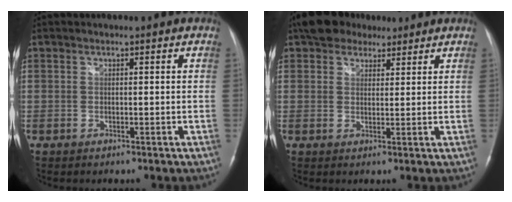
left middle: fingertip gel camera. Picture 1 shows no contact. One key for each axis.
{"total": 6.8, "fx": 5.2, "fy": 3.7, "fz": 2.3, "tx": -0.040, "ty": 0.024, "tz": 0.092}